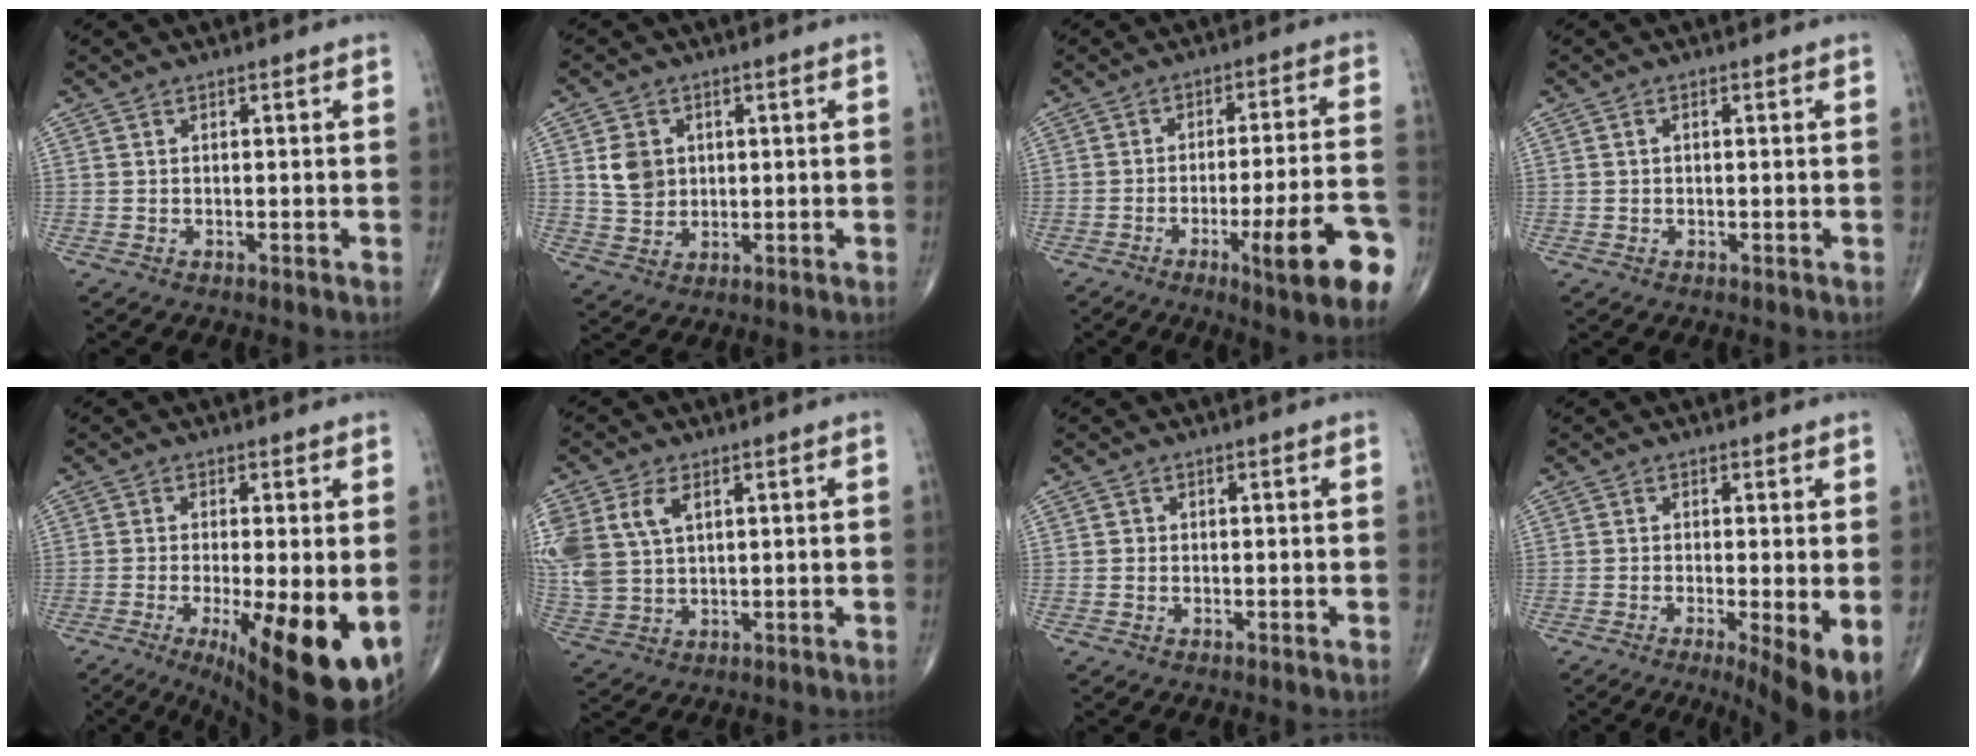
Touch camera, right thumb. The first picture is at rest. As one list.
[{"total": 5.8, "force": [1.3, 4.8, 3.0], "torque": [-0.033, -0.006, 0.030]}, {"total": 16.2, "force": [-6.8, 1.9, 14.6], "torque": [-0.189, 0.015, -0.091]}, {"total": 0.6, "force": [0.0, 0.4, 0.5], "torque": [-0.007, 0.001, 0.000]}, {"total": 16.7, "force": [-4.9, 4.6, 15.3], "torque": [-0.193, -0.023, -0.057]}, {"total": 12.2, "force": [4.1, 7.9, 8.4], "torque": [-0.209, 0.000, 0.092]}, {"total": 0.7, "force": [-0.1, 0.7, 0.1], "torque": [0.002, 0.003, -0.003]}, {"total": 7.3, "force": [-2.0, 1.3, 6.9], "torque": [-0.109, -0.021, -0.035]}]